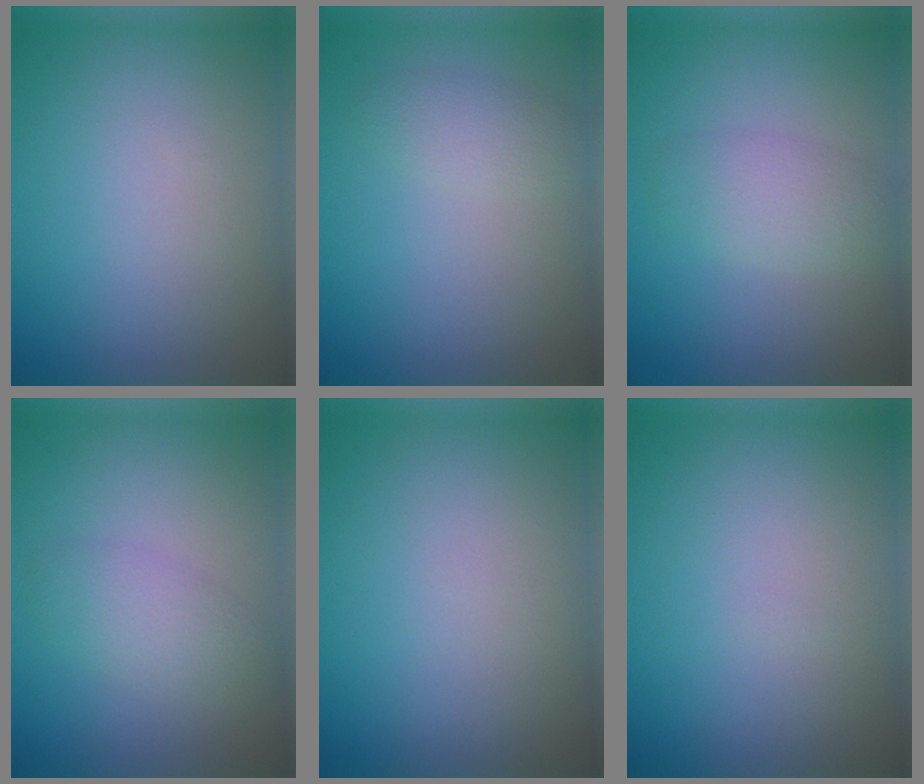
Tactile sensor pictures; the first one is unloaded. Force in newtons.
{"total": 1.9, "press": 1.9, "slide": 0.1}
{"total": 2.7, "press": 2.7, "slide": 0.1}
{"total": 2.7, "press": 2.7, "slide": 0.3}
{"total": 0.0}
{"total": 0.0}